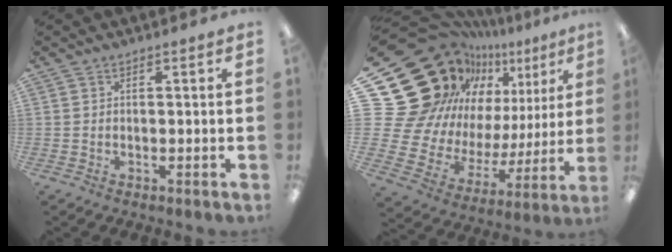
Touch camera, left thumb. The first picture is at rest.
{"total": 28.9, "force": [15.8, 19.9, 13.6], "torque": [-0.250, -0.136, 0.333]}